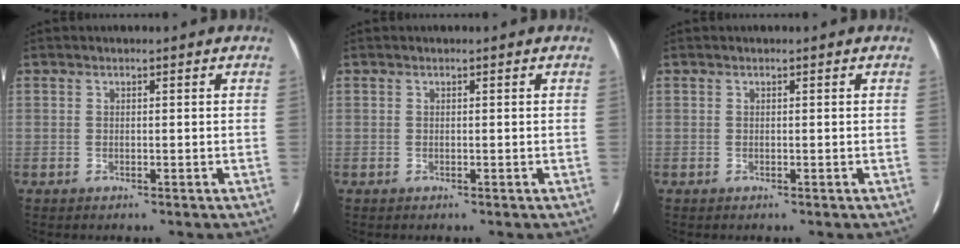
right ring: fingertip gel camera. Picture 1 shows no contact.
{"total": 0.0}
{"total": 0.0}